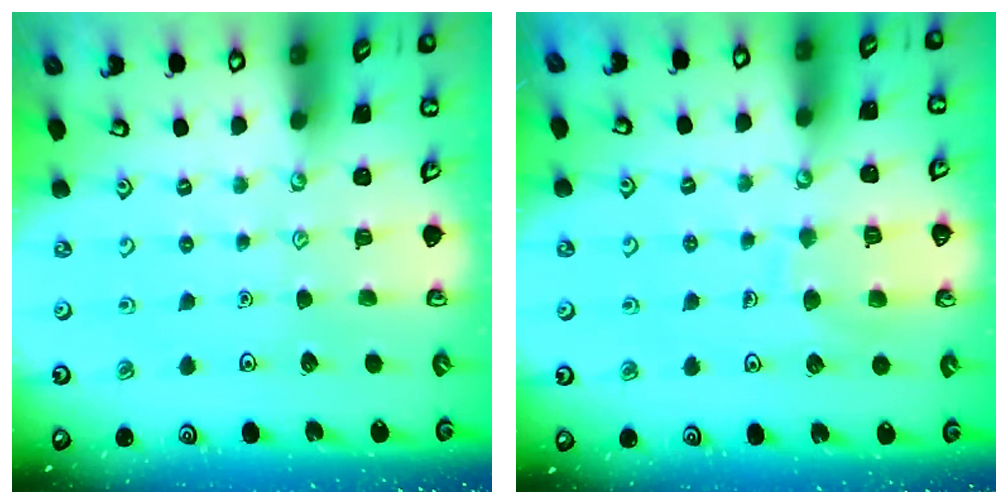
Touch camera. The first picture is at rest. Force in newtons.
{"total": 8.6, "press": 8.6, "slide": 0.7}